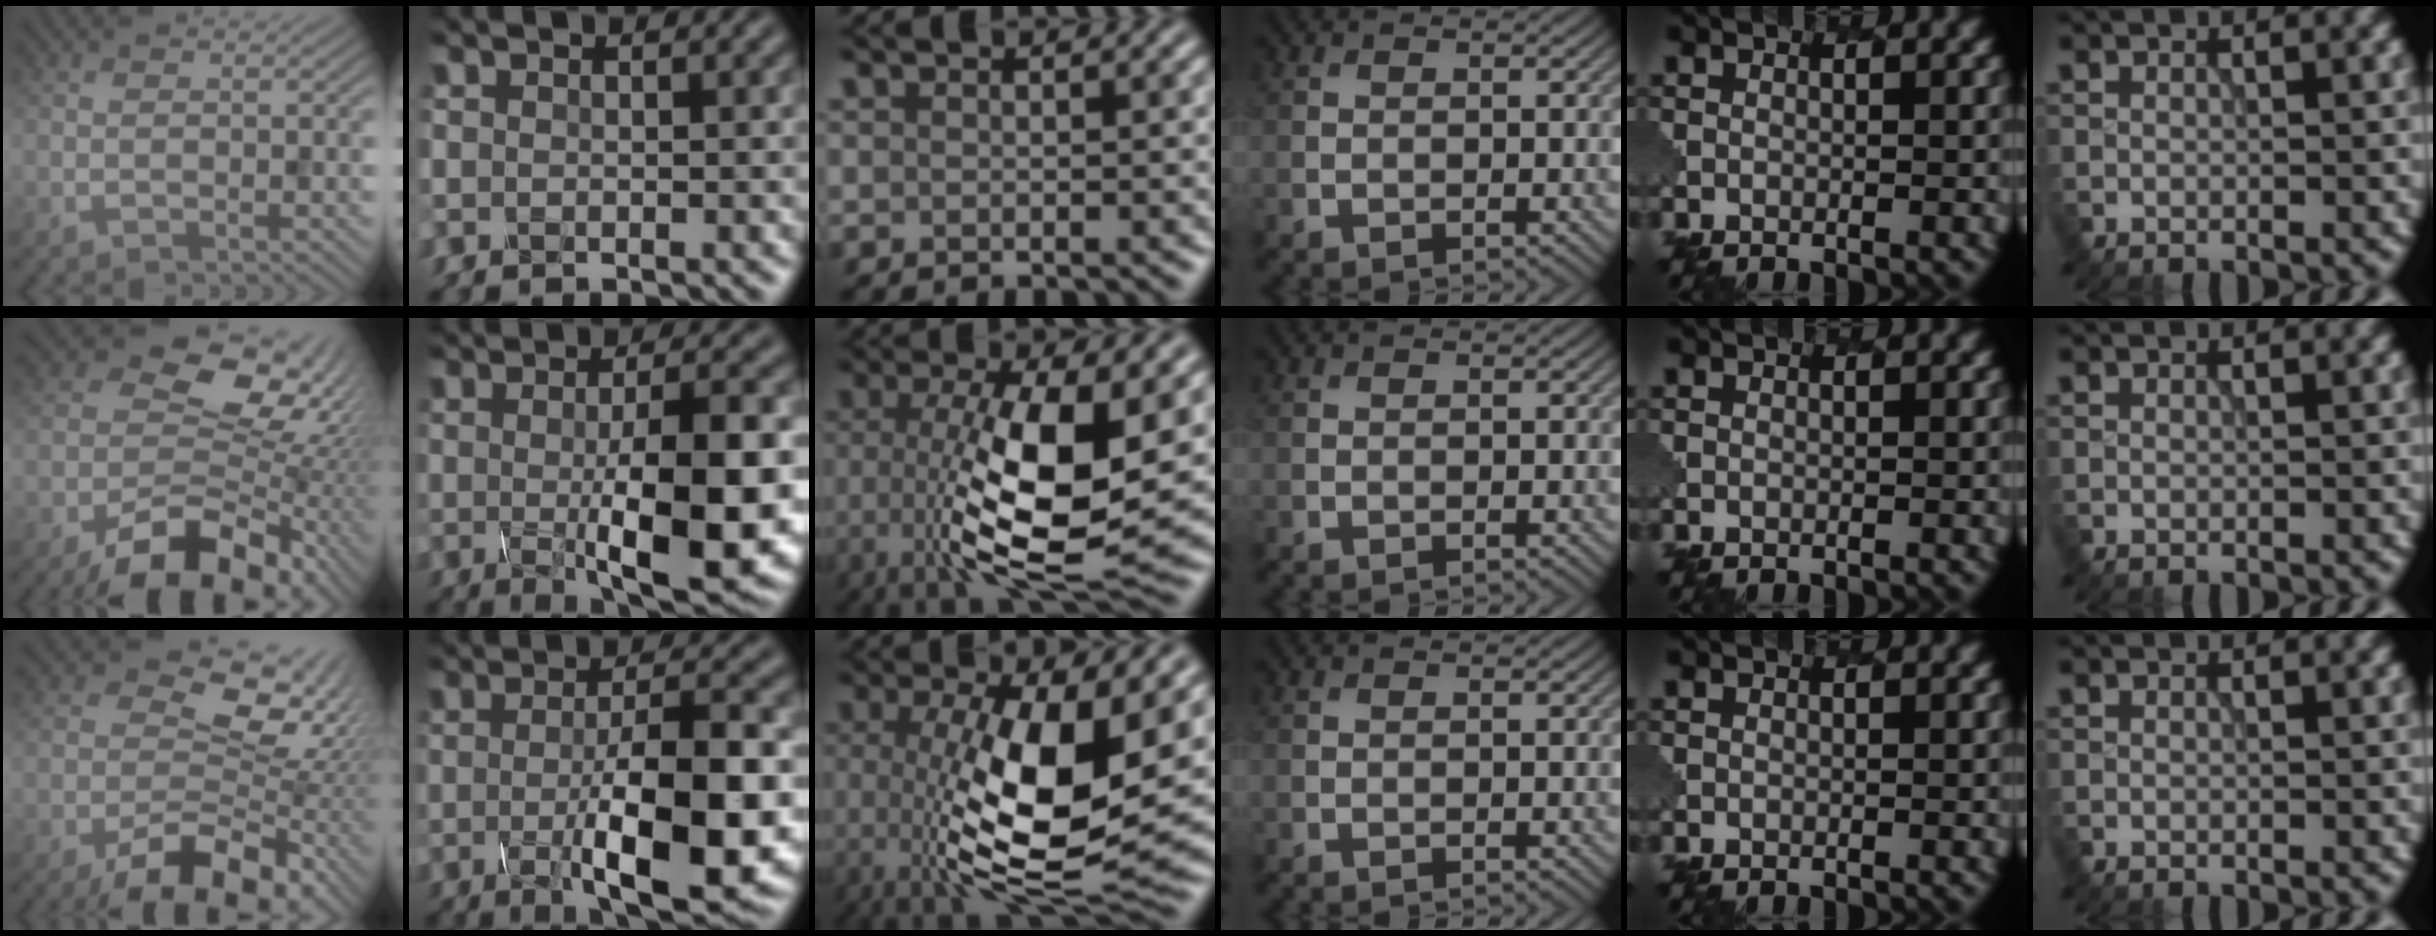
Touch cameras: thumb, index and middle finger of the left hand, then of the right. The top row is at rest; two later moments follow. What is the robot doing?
{"motion": "dispense", "object": "glue stick"}